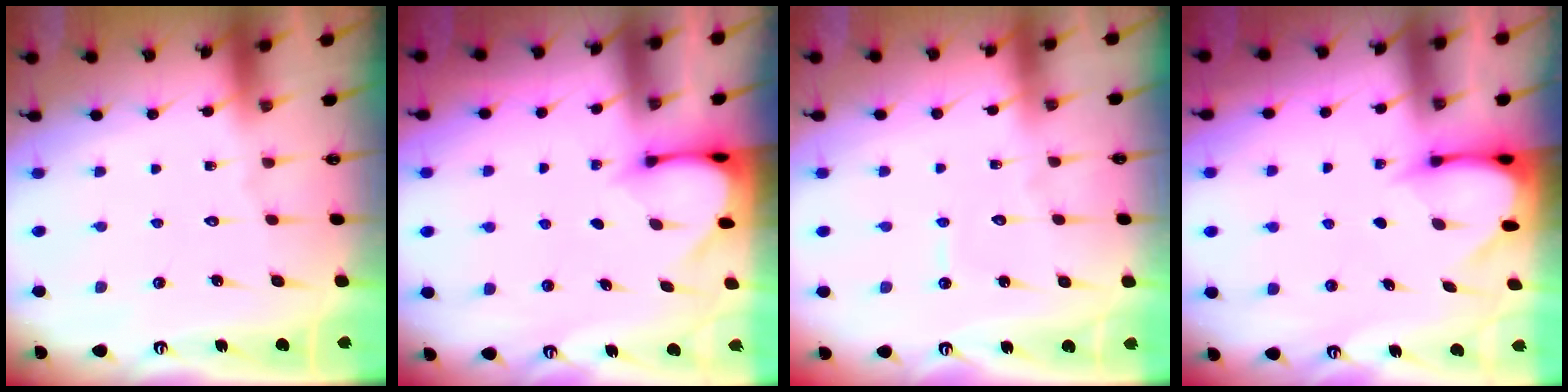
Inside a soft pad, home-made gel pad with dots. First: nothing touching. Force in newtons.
{"total": 3.4, "press": 3.4, "slide": 0.3}
{"total": 3.2, "press": 3.2, "slide": 0.3}
{"total": 3.2, "press": 3.2, "slide": 0.3}